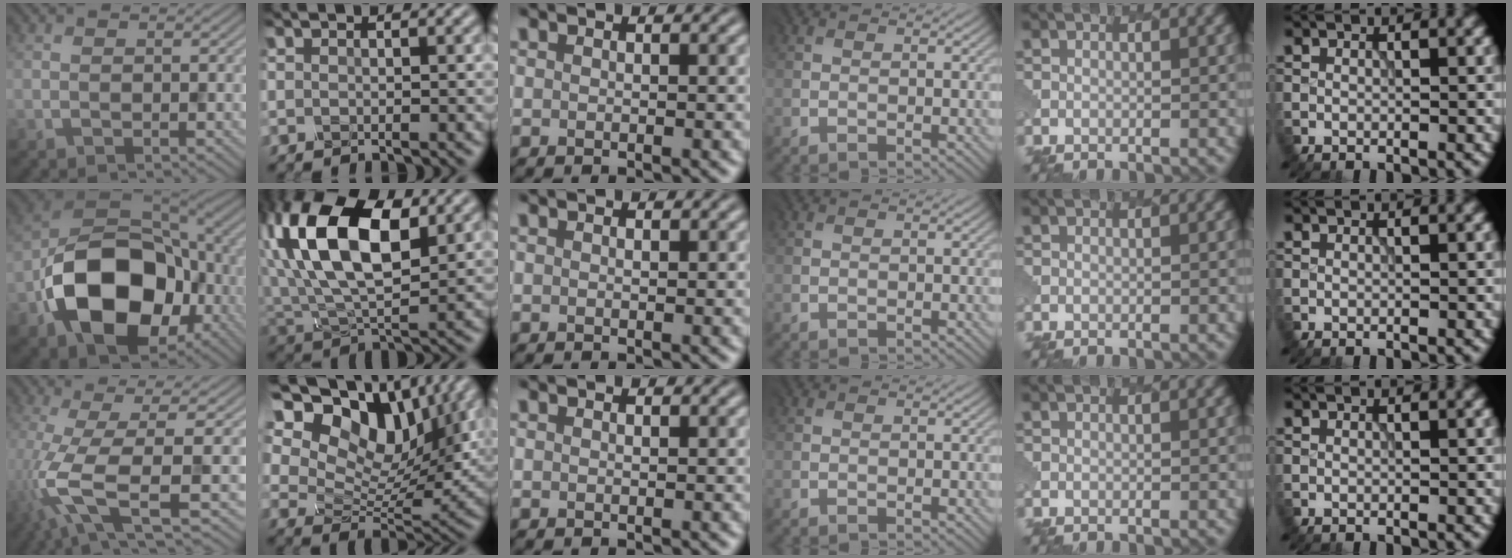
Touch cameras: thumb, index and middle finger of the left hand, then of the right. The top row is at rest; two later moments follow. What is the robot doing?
{"motion": "dispense", "object": "toothpaste"}